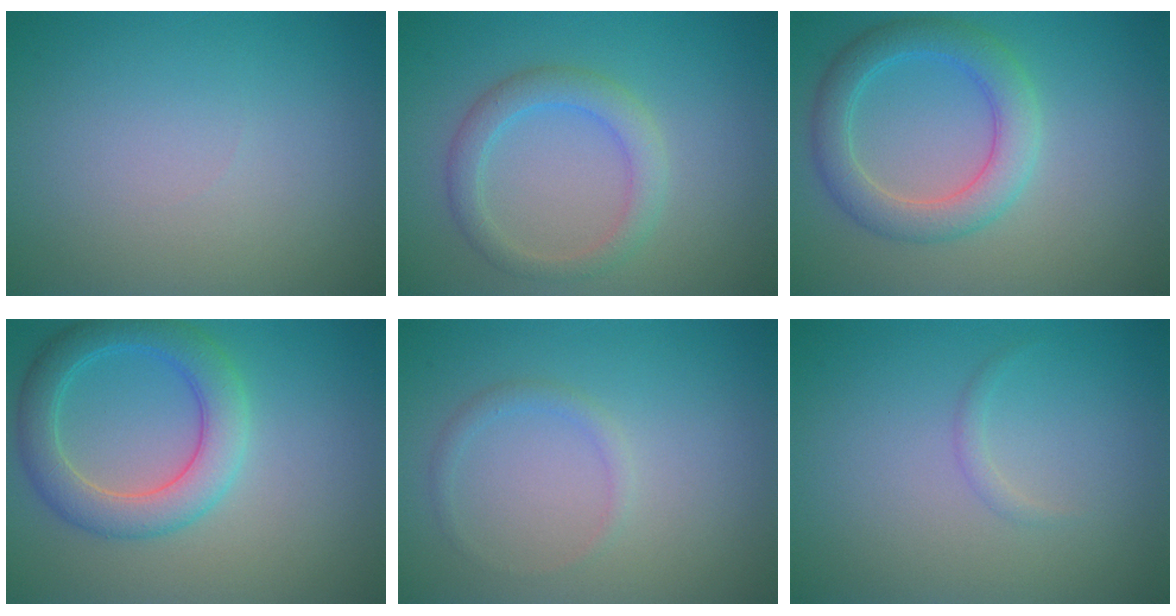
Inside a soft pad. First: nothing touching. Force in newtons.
{"total": 2.9, "press": 2.9, "slide": 0.2}
{"total": 3.6, "press": 3.6, "slide": 0.3}
{"total": 4.8, "press": 4.8, "slide": 0.2}
{"total": 1.1, "press": 1.1, "slide": 0.1}
{"total": 0.7, "press": 0.7, "slide": 0.0}